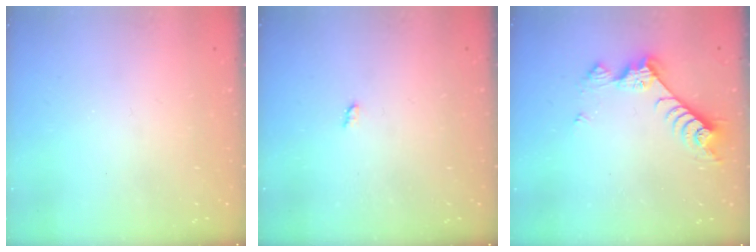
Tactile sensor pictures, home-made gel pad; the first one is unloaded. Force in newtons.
{"total": 1.2, "press": 1.2, "slide": 0.2}
{"total": 7.8, "press": 7.7, "slide": 0.4}